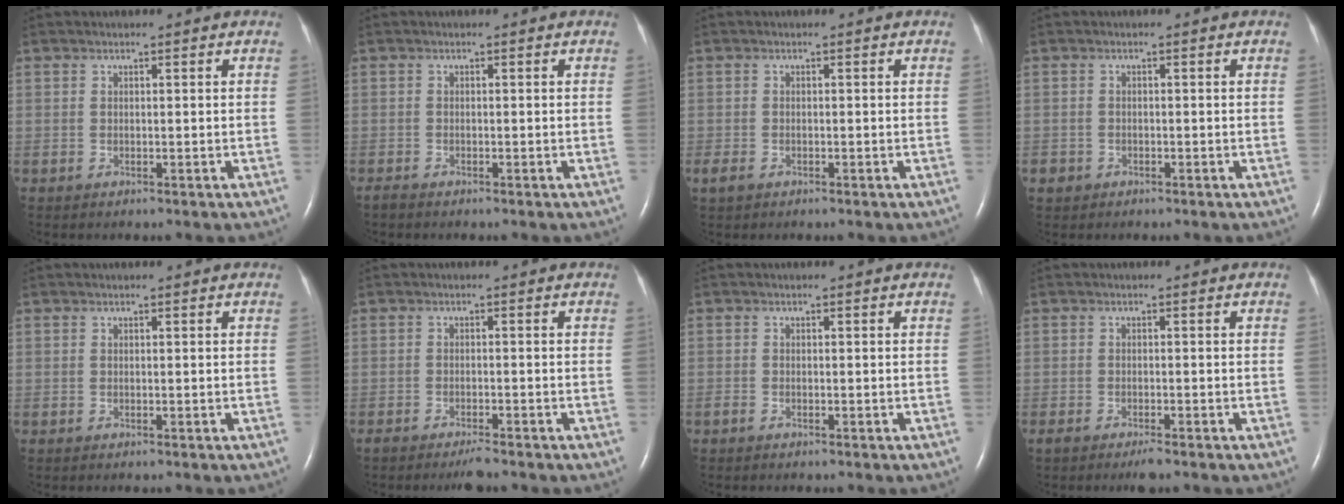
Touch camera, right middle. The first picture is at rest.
{"total": 0.8, "force": [-0.7, 0.1, 0.2], "torque": [-0.012, -0.002, -0.014]}
{"total": 1.7, "force": [-1.0, 1.0, 0.9], "torque": [-0.025, -0.001, -0.013]}
{"total": 1.4, "force": [-0.8, 1.1, 0.2], "torque": [-0.008, 0.004, -0.013]}
{"total": 0.0}
{"total": 2.9, "force": [-2.5, 0.3, 1.4], "torque": [-0.026, -0.006, -0.038]}
{"total": 0.7, "force": [-0.5, 0.4, 0.2], "torque": [-0.007, 0.001, -0.011]}
{"total": 2.7, "force": [-2.1, 0.5, 1.6], "torque": [-0.029, -0.006, -0.031]}